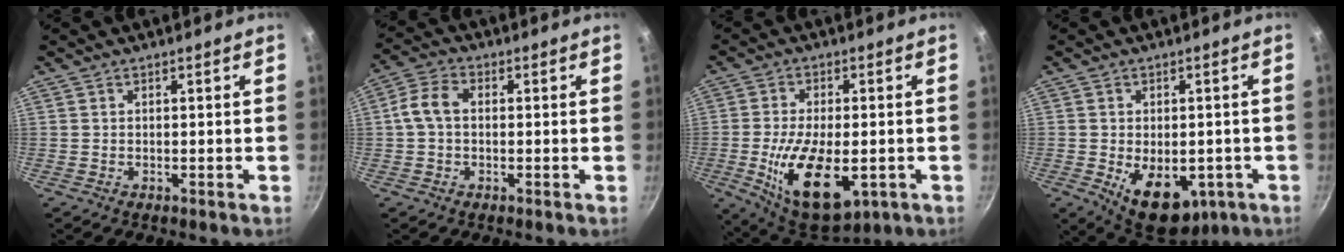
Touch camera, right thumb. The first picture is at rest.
{"total": 5.9, "force": [0.2, 4.0, 4.3], "torque": [-0.087, 0.019, -0.003]}
{"total": 16.0, "force": [-3.9, 7.8, 13.4], "torque": [-0.227, -0.010, -0.044]}
{"total": 12.6, "force": [-4.1, 7.6, 9.1], "torque": [-0.118, 0.000, -0.041]}